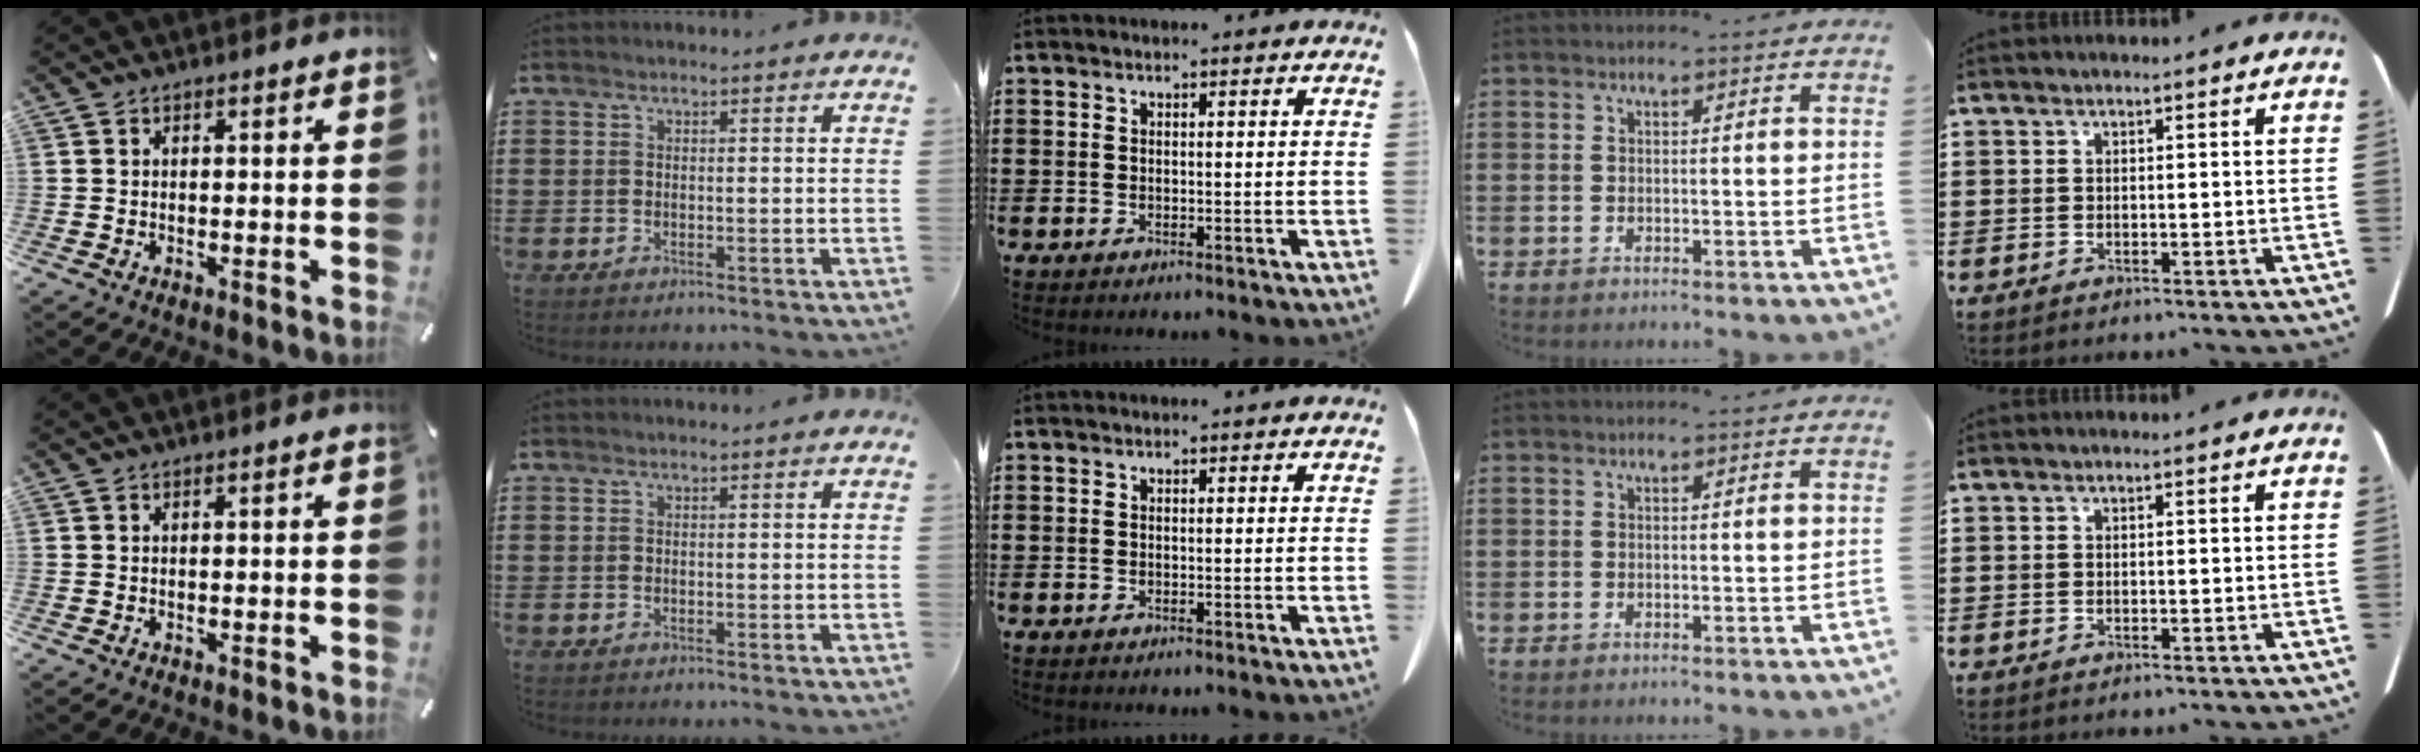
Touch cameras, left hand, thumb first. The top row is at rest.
{}